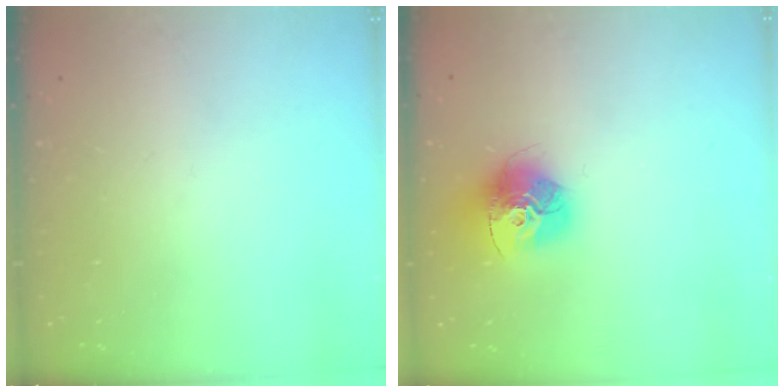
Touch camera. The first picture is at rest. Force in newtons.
{"total": 15.8, "press": 15.7, "slide": 1.6}